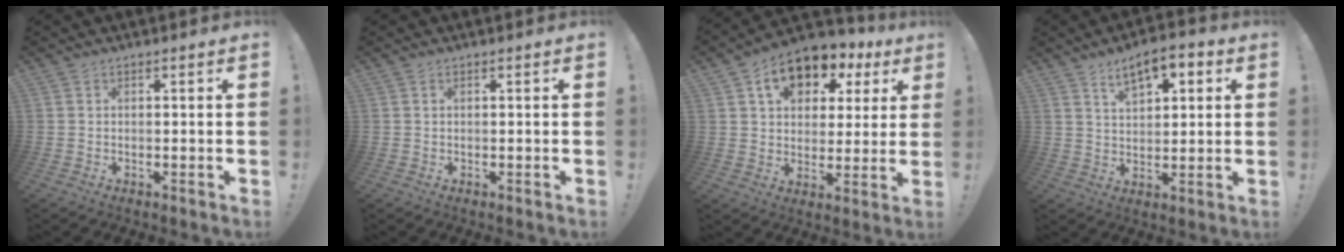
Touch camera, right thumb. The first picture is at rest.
{"total": 0.0}
{"total": 13.1, "force": [6.7, 8.8, 6.9], "torque": [-0.107, -0.029, 0.122]}
{"total": 8.8, "force": [4.9, 4.3, 5.9], "torque": [-0.083, -0.016, 0.085]}